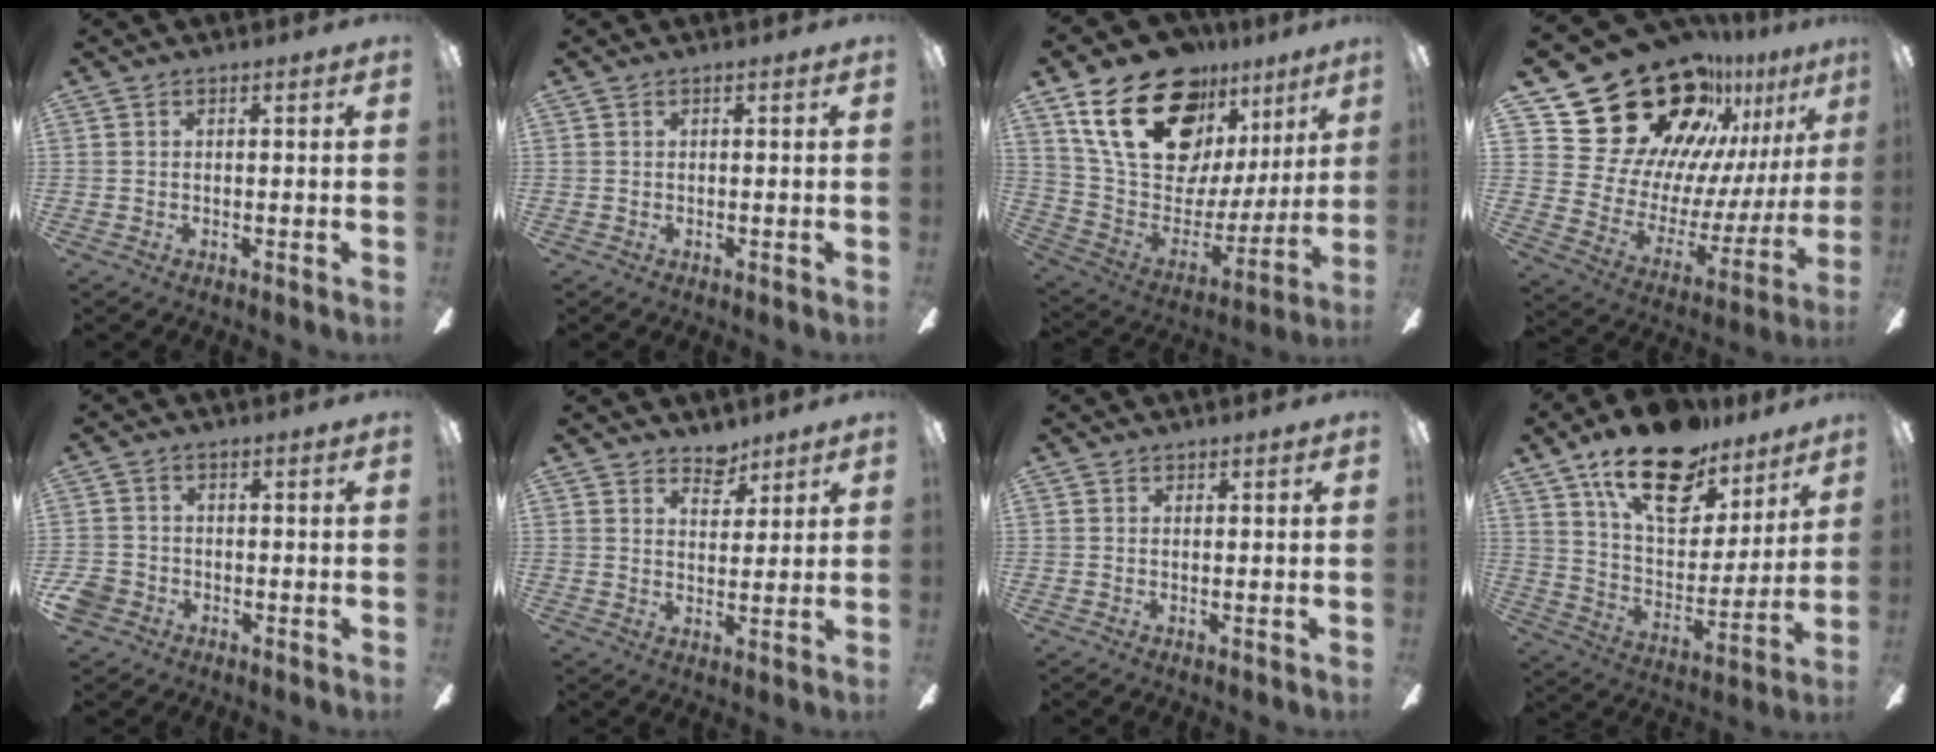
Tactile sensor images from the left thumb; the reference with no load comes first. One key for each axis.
{"total": 0.0}
{"total": 26.8, "fx": 16.3, "fy": 15.0, "fz": 15.1, "tx": -0.271, "ty": -0.093, "tz": 0.307}
{"total": 30.7, "fx": 21.7, "fy": 17.2, "fz": 13.2, "tx": -0.201, "ty": -0.157, "tz": 0.427}
{"total": 4.3, "fx": -2.0, "fy": 3.5, "fz": 1.5, "tx": -0.043, "ty": 0.009, "tz": -0.040}
{"total": 5.4, "fx": 4.4, "fy": 2.8, "fz": 1.3, "tx": -0.010, "ty": -0.025, "tz": 0.077}
{"total": 0.6, "fx": 0.5, "fy": 0.4, "fz": 0.0, "tx": -0.001, "ty": 0.001, "tz": 0.009}
{"total": 21.8, "fx": 14.8, "fy": 10.6, "fz": 12.1, "tx": -0.194, "ty": -0.088, "tz": 0.259}